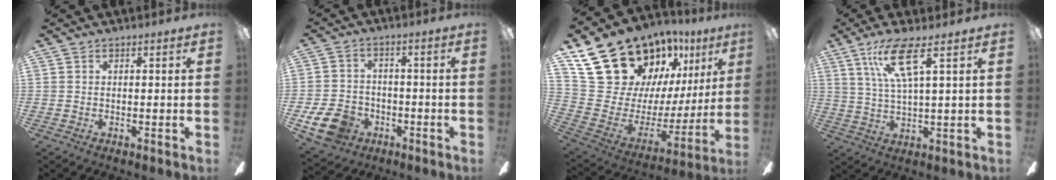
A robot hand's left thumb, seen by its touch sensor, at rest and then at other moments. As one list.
[{"total": 9.9, "force": [-5.0, 7.0, 4.8], "torque": [-0.114, 0.029, -0.090]}, {"total": 23.8, "force": [18.0, 12.5, 9.2], "torque": [-0.168, -0.119, 0.354]}, {"total": 10.9, "force": [5.5, 2.1, 9.2], "torque": [-0.187, 0.002, 0.098]}]